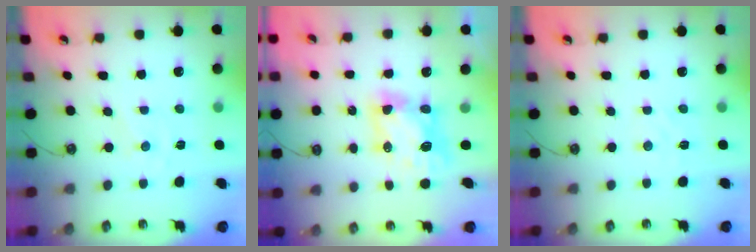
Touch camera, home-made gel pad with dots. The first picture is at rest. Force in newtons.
{"total": 7.5, "press": 7.5, "slide": 0.6}
{"total": 3.1, "press": 3.1, "slide": 0.4}